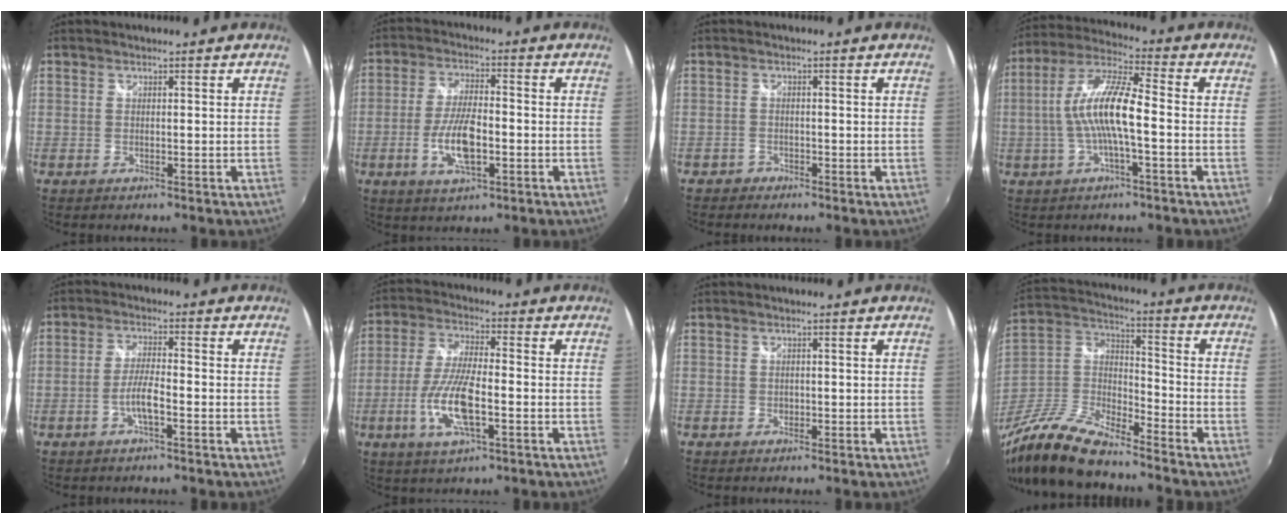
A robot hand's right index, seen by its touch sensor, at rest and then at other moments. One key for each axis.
{"total": 9.3, "fx": -2.7, "fy": 3.3, "fz": 8.3, "tx": -0.167, "ty": -0.004, "tz": -0.050}
{"total": 1.9, "fx": -1.4, "fy": 1.3, "fz": 0.0, "tx": -0.006, "ty": 0.004, "tz": -0.026}
{"total": 11.6, "fx": -1.6, "fy": 2.1, "fz": 11.3, "tx": -0.226, "ty": 0.012, "tz": -0.032}
{"total": 4.5, "fx": -2.1, "fy": 0.7, "fz": 3.9, "tx": -0.081, "ty": 0.001, "tz": -0.039}
{"total": 11.5, "fx": -3.6, "fy": 3.3, "fz": 10.4, "tx": -0.218, "ty": -0.007, "tz": -0.071}
{"total": 0.6, "fx": -0.1, "fy": 0.6, "fz": 0.1, "tx": 0.000, "ty": -0.002, "tz": -0.002}
{"total": 18.0, "fx": -13.8, "fy": 5.1, "fz": 10.5, "tx": -0.240, "ty": -0.021, "tz": -0.271}